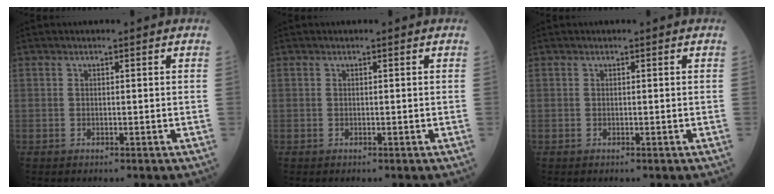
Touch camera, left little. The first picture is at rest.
{"total": 0.0}
{"total": 0.0}